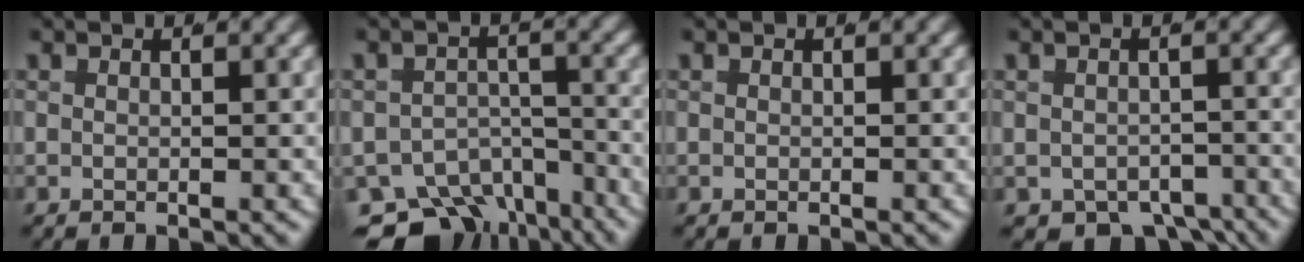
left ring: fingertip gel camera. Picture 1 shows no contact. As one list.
[{"total": 13.0, "force": [-9.0, 8.5, 4.2], "torque": [-0.081, -0.057, -0.146]}, {"total": 0.0}, {"total": 8.4, "force": [-6.4, 4.9, 2.2], "torque": [-0.028, -0.035, -0.100]}]